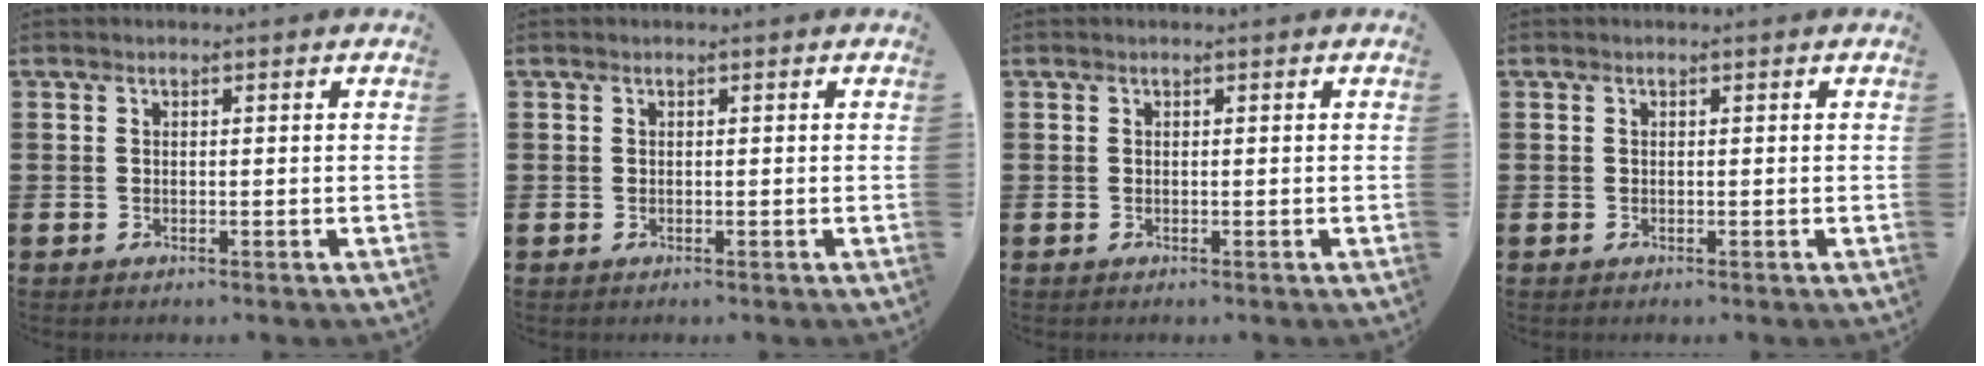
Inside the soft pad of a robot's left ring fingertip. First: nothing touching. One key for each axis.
{"total": 0.0}
{"total": 0.0}
{"total": 0.0}